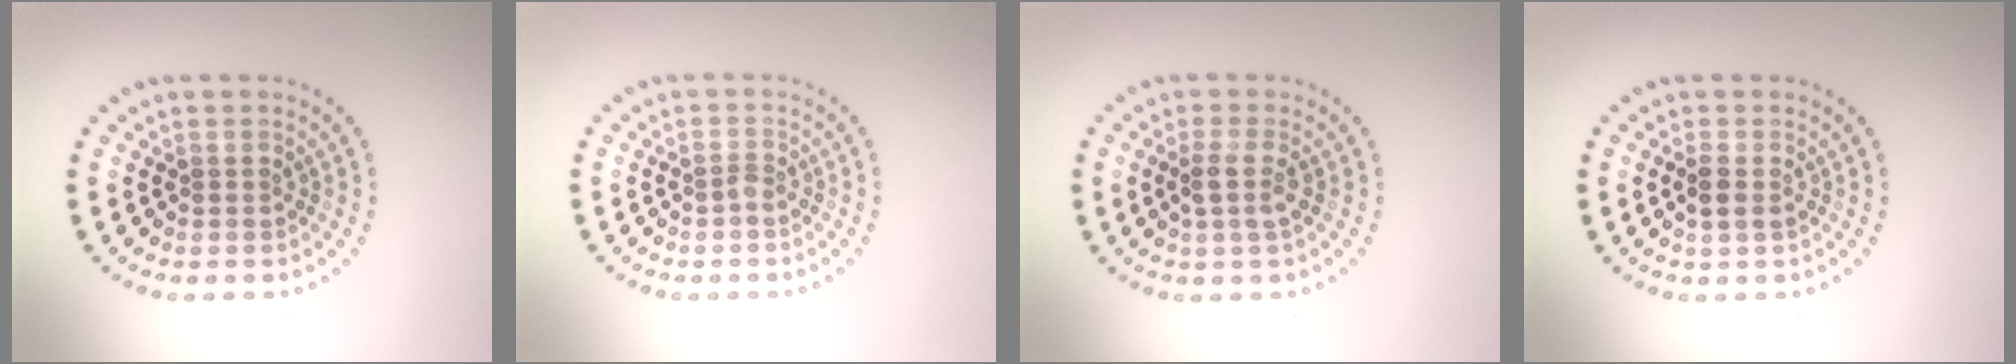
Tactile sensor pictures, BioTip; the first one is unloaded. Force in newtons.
{"total": 0.8, "press": 0.5, "slide": 0.6}
{"total": 2.1, "press": 1.6, "slide": 1.3}
{"total": 1.5, "press": 1.3, "slide": 0.6}